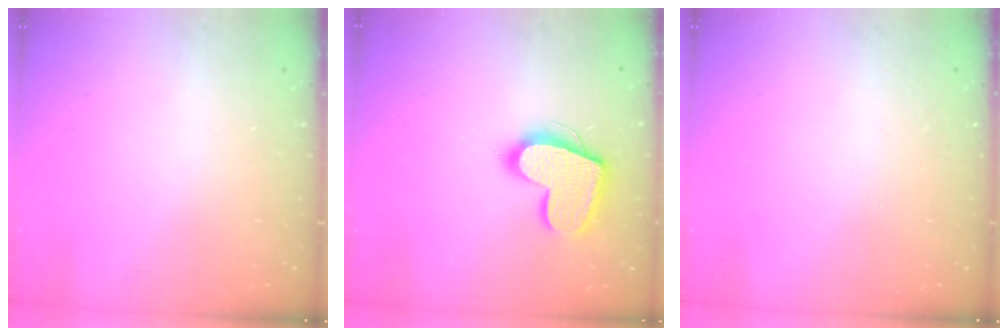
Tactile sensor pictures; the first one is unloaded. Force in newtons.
{"total": 15.8, "press": 15.7, "slide": 1.4}
{"total": 0.0}